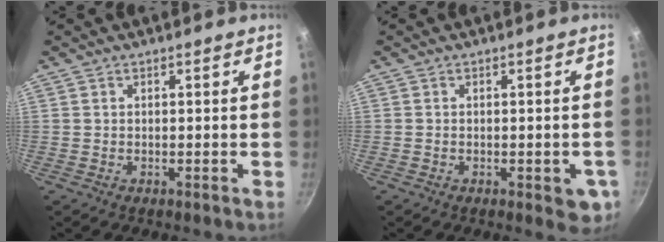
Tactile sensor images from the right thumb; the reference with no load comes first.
{"total": 4.9, "force": [-1.6, 2.2, 4.2], "torque": [-0.034, -0.002, -0.019]}